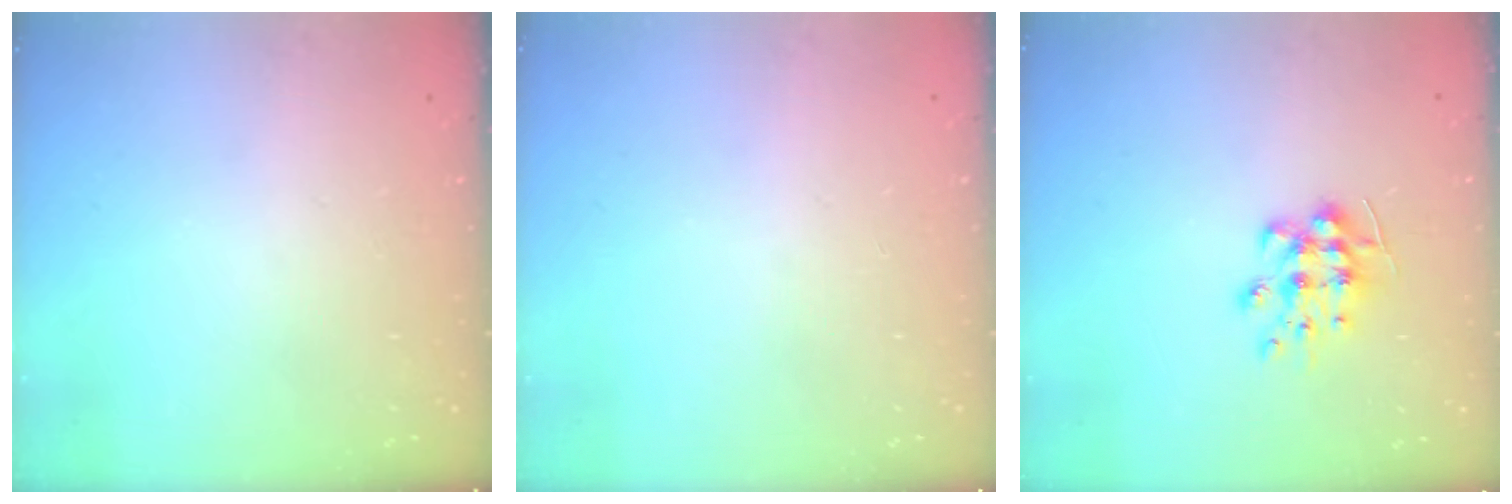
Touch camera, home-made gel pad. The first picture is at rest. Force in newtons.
{"total": 0.7, "press": 0.7, "slide": 0.2}
{"total": 8.4, "press": 8.4, "slide": 0.6}